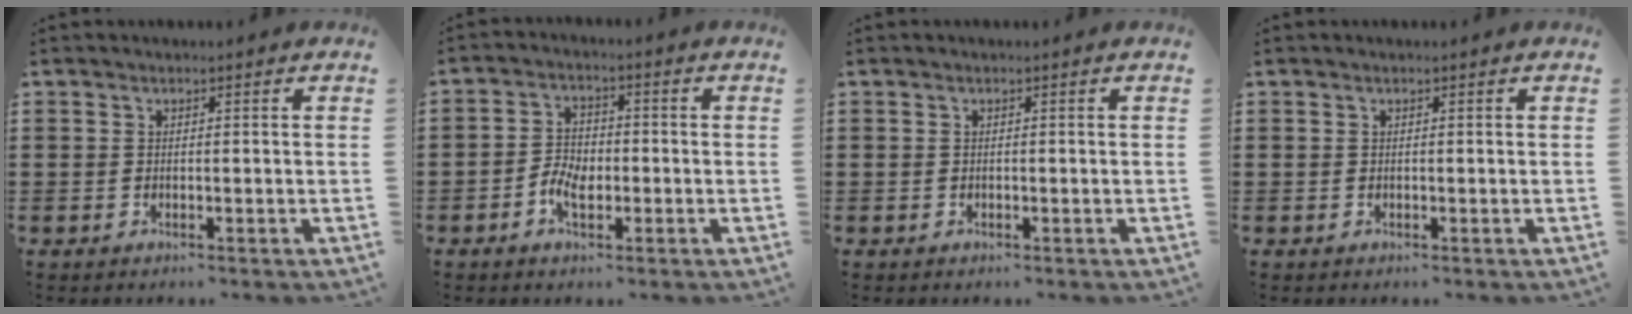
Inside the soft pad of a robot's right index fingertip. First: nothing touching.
{"total": 4.1, "force": [-1.7, 2.3, 3.0], "torque": [-0.069, -0.003, -0.035]}
{"total": 0.0}
{"total": 0.0}